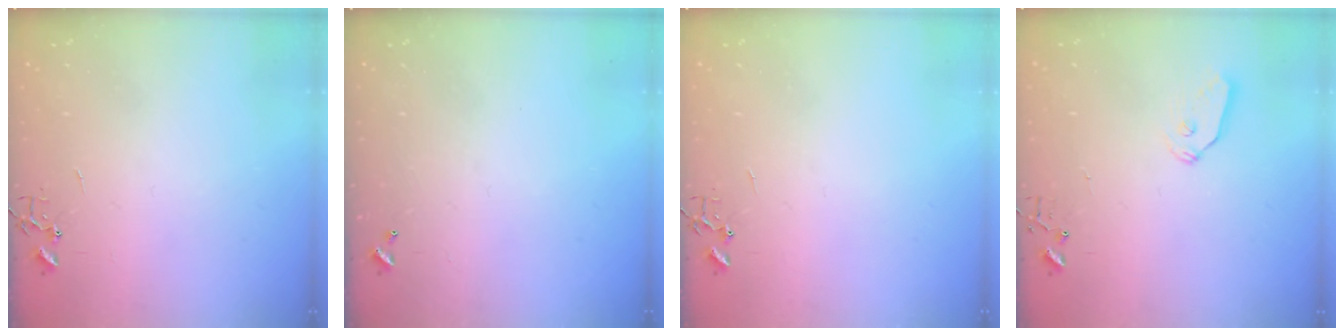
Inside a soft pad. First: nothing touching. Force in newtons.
{"total": 0.0}
{"total": 0.0}
{"total": 6.3, "press": 6.3, "slide": 0.1}